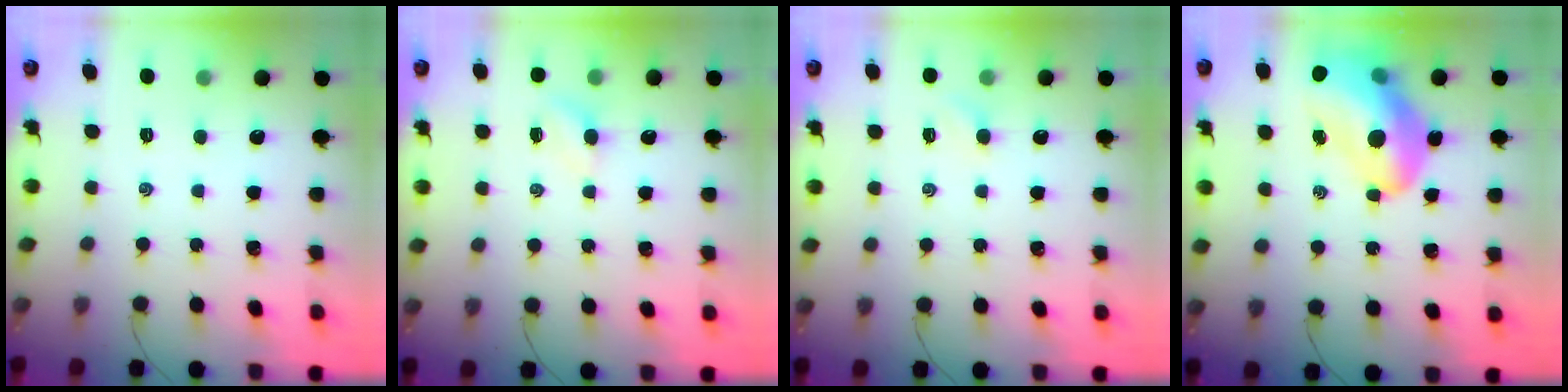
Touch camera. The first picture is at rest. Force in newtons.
{"total": 3.0, "press": 2.8, "slide": 0.9}
{"total": 2.6, "press": 2.5, "slide": 0.8}
{"total": 17.1, "press": 16.4, "slide": 4.8}